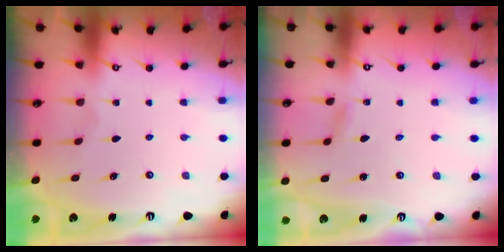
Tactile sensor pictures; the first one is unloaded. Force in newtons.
{"total": 1.1, "press": 1.1, "slide": 0.1}